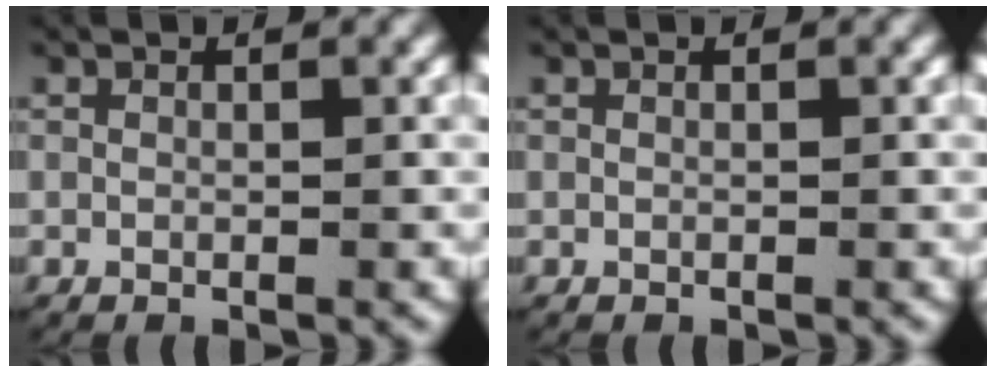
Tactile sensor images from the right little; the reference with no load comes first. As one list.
[{"total": 0.0}]